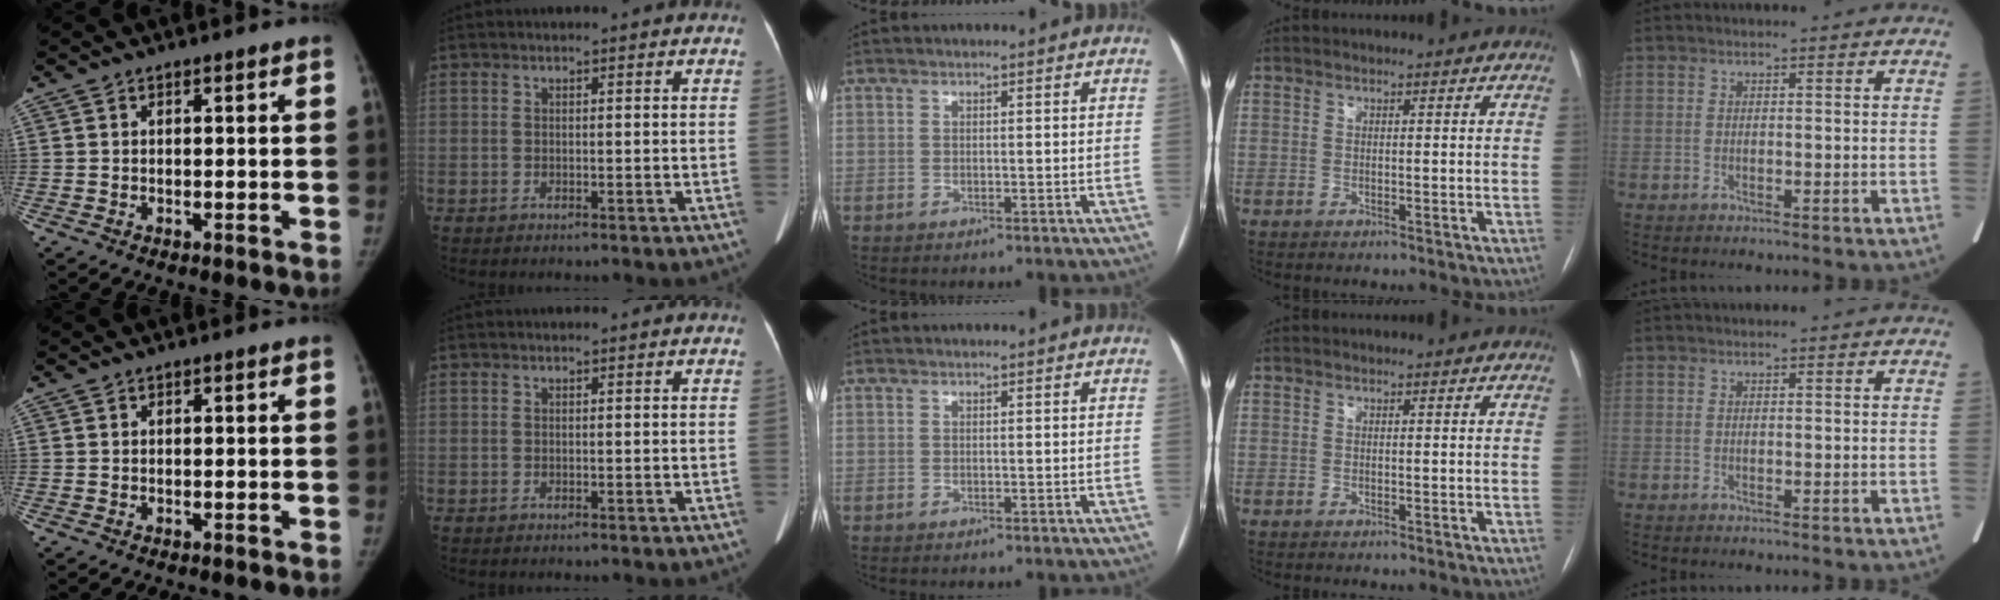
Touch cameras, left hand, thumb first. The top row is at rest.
{}